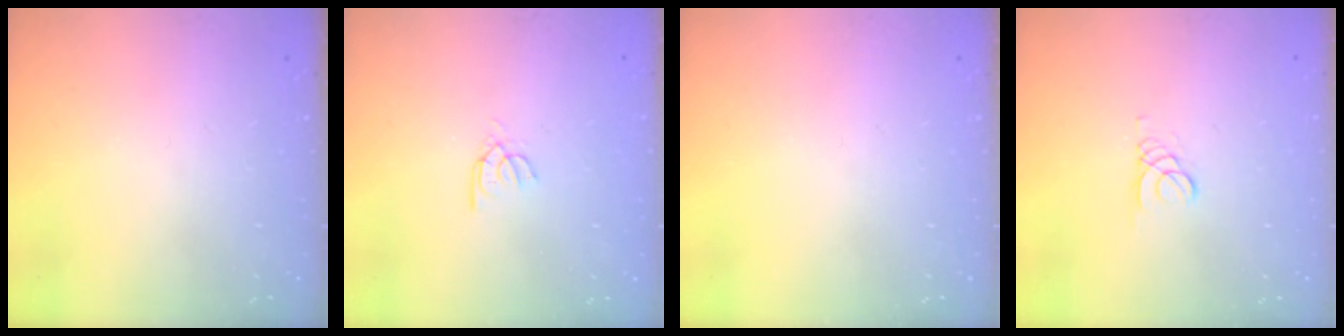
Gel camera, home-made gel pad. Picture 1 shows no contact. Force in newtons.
{"total": 2.6, "press": 2.6, "slide": 0.2}
{"total": 0.0}
{"total": 1.5, "press": 1.5, "slide": 0.1}